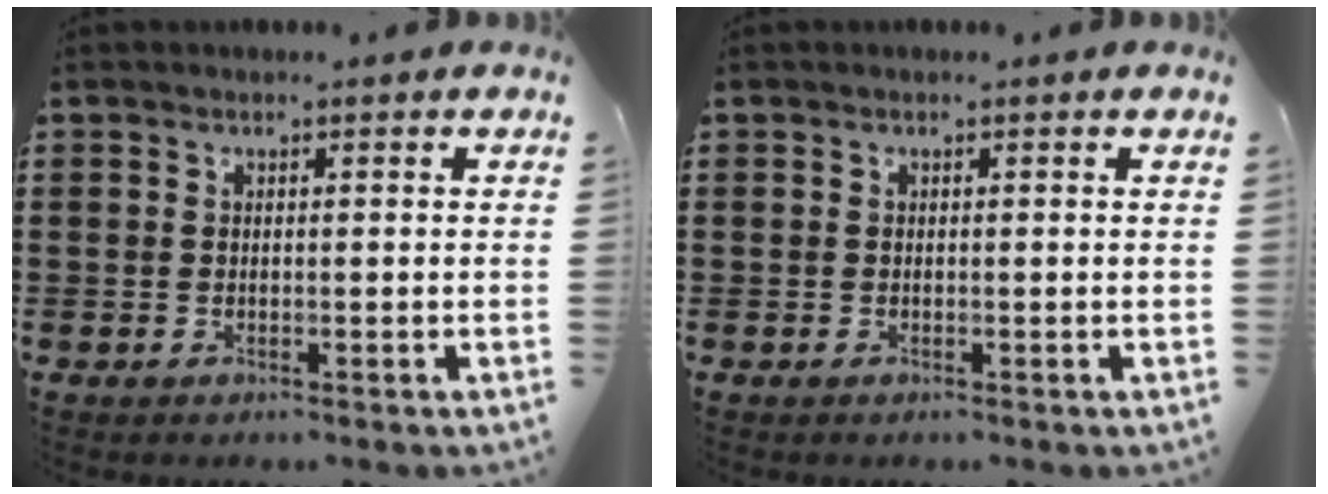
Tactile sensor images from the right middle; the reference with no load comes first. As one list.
[{"total": 0.0}]